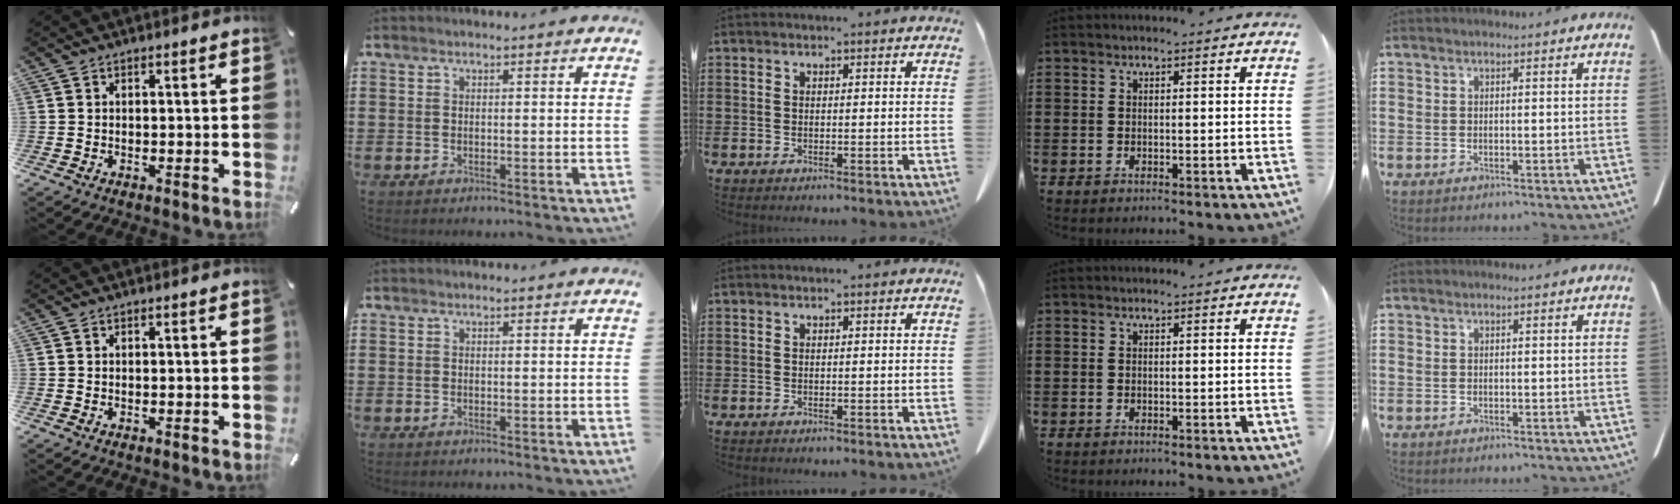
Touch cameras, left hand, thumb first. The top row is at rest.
{}